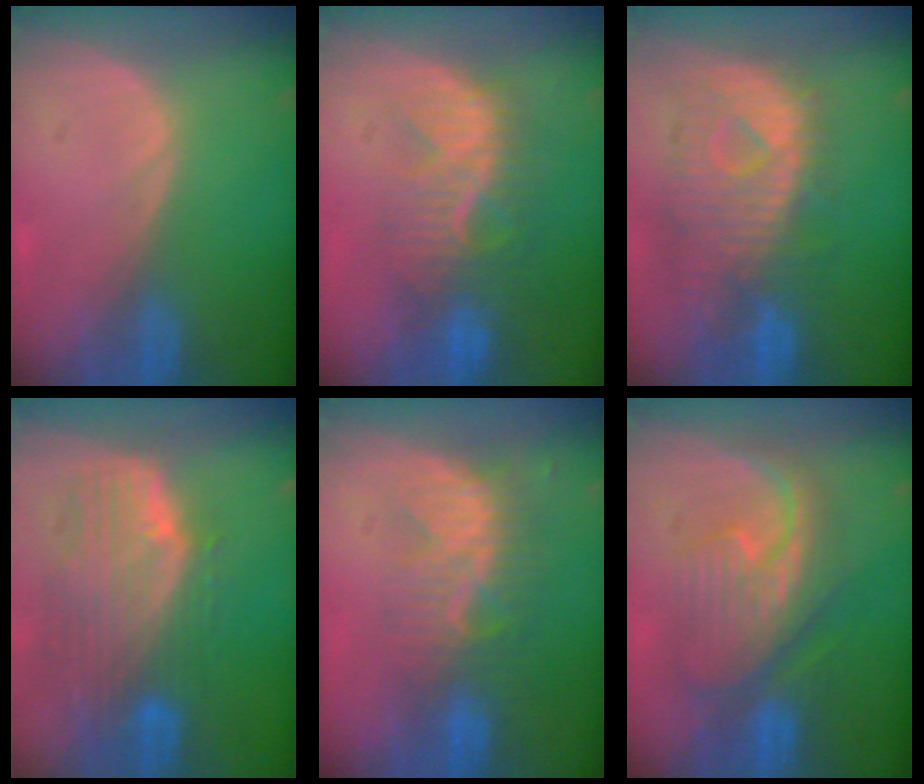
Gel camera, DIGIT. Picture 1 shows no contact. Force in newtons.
{"total": 9.5, "press": 8.6, "slide": 4.1}
{"total": 10.7, "press": 9.7, "slide": 4.7}
{"total": 10.2, "press": 8.9, "slide": 5.0}
{"total": 8.4, "press": 7.6, "slide": 3.5}
{"total": 9.2, "press": 9.2, "slide": 0.4}